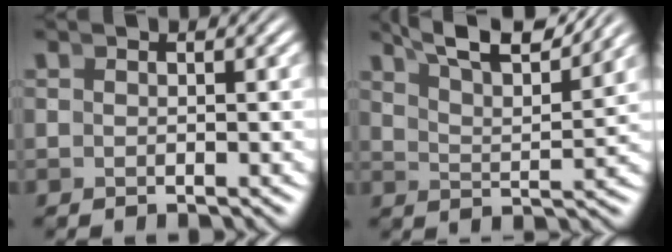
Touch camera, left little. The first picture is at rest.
{"total": 7.1, "force": [6.0, 1.1, 3.7], "torque": [-0.063, 0.007, 0.095]}